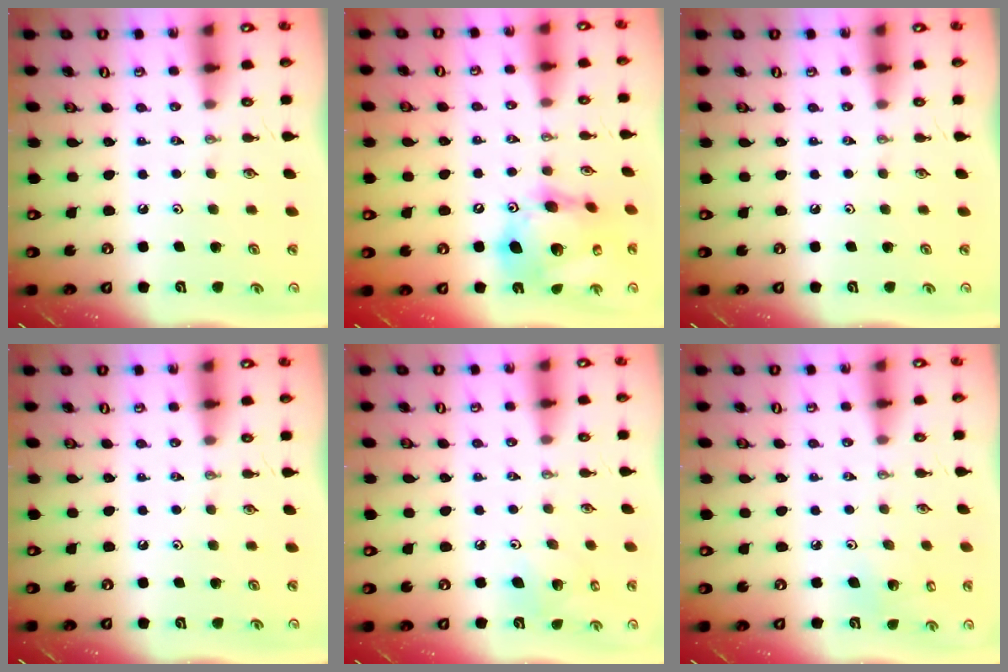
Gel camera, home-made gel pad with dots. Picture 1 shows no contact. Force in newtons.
{"total": 16.9, "press": 16.9, "slide": 1.7}
{"total": 0.0}
{"total": 0.0}
{"total": 6.9, "press": 6.8, "slide": 1.4}
{"total": 5.1, "press": 4.7, "slide": 2.1}